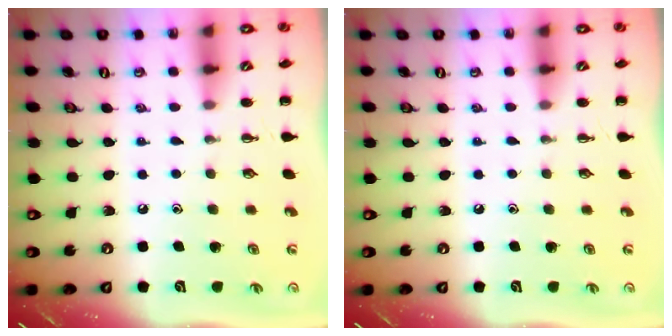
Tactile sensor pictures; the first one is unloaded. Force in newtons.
{"total": 0.0}